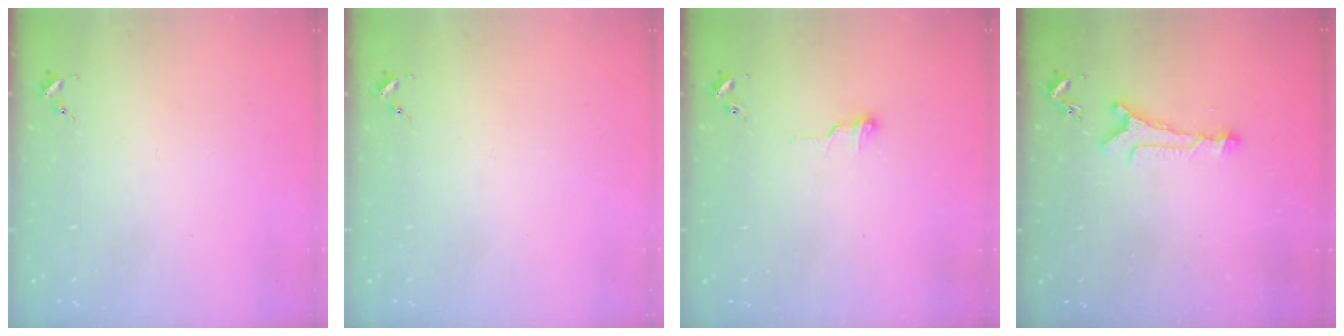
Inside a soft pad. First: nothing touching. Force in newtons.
{"total": 0.0}
{"total": 4.7, "press": 4.7, "slide": 0.4}
{"total": 6.6, "press": 6.6, "slide": 0.5}